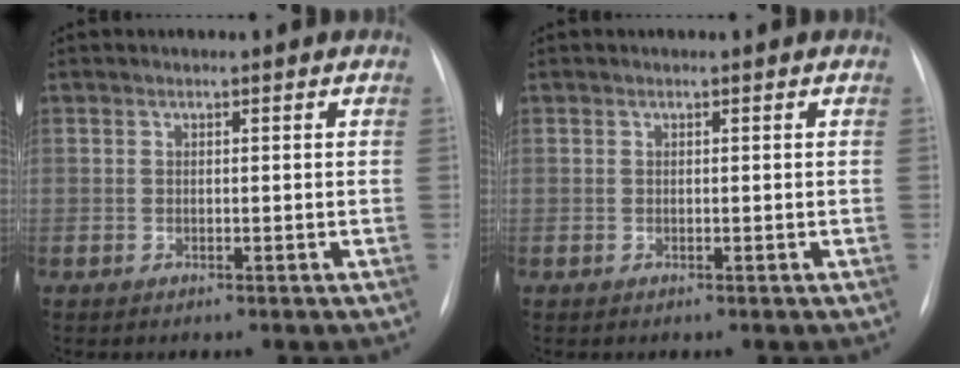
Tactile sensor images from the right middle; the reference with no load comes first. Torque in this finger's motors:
{"motor_torque": [0.00, -0.17, -0.01, 0.00]}